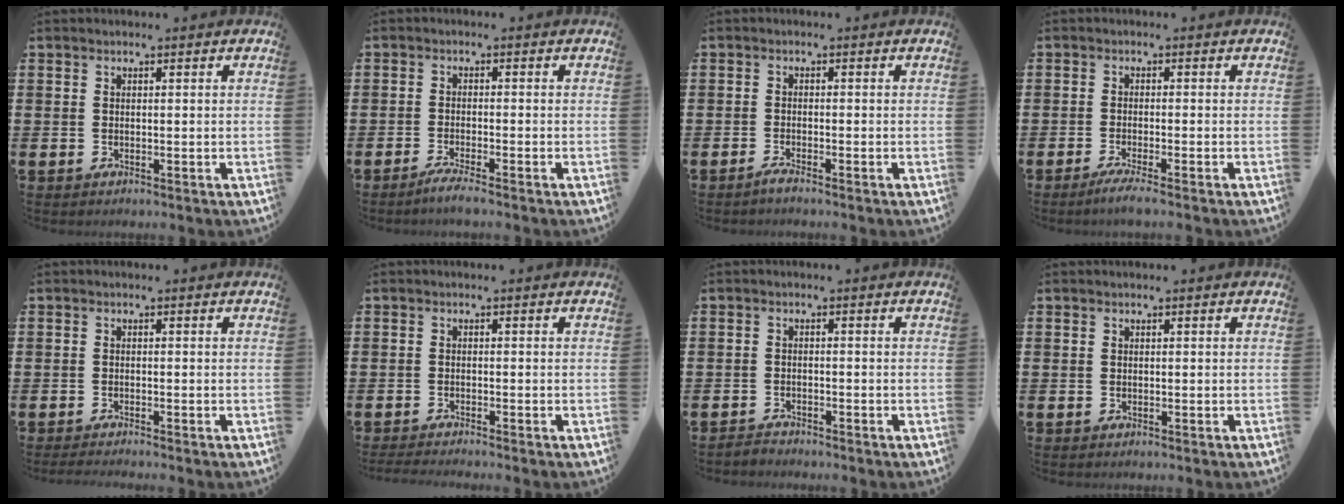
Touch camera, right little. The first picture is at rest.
{"total": 2.0, "force": [-1.4, 0.0, 1.4], "torque": [-0.023, 0.000, -0.025]}
{"total": 1.1, "force": [-0.8, 0.0, 0.7], "torque": [-0.012, -0.003, -0.014]}
{"total": 2.0, "force": [-1.2, 0.0, 1.6], "torque": [-0.024, -0.002, -0.023]}
{"total": 0.8, "force": [-0.7, -0.1, 0.4], "torque": [-0.006, -0.003, -0.013]}
{"total": 1.0, "force": [-0.9, -0.1, 0.4], "torque": [-0.006, -0.001, -0.017]}
{"total": 1.2, "force": [-1.1, 0.1, -0.1], "torque": [-0.002, 0.003, -0.024]}
{"total": 0.0}